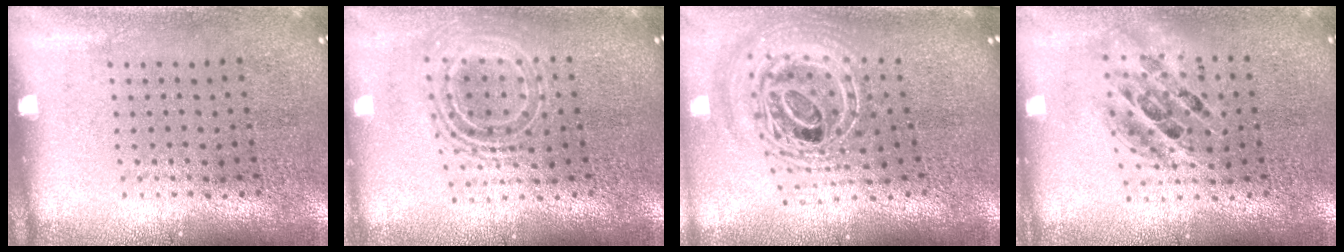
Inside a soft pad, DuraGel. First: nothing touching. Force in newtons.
{"total": 2.1, "press": 1.5, "slide": 1.4}
{"total": 2.8, "press": 2.0, "slide": 2.0}
{"total": 1.6, "press": 1.3, "slide": 0.8}